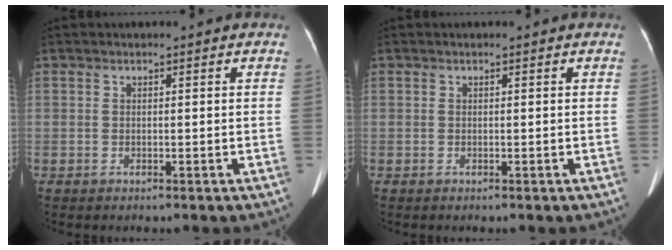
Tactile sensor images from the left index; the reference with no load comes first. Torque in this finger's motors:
{"motor_torque": [-0.02, -0.01, 0.06, 0.00]}